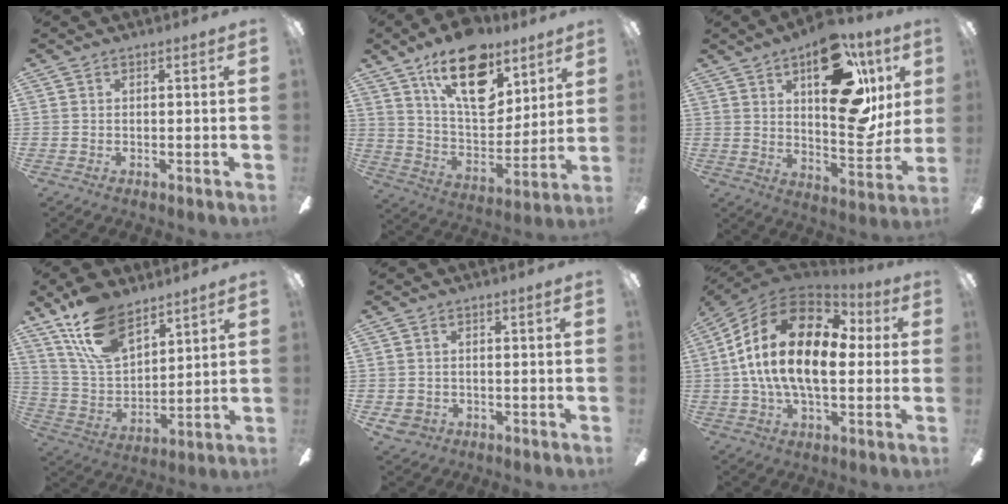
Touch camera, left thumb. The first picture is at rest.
{"total": 21.7, "force": [13.1, 11.2, 13.1], "torque": [-0.208, -0.065, 0.230]}
{"total": 23.8, "force": [11.4, 11.4, 17.5], "torque": [-0.221, -0.055, 0.182]}
{"total": 16.4, "force": [11.0, 8.1, 9.2], "torque": [-0.182, -0.042, 0.205]}
{"total": 3.1, "force": [-1.2, 2.7, 1.0], "torque": [-0.033, 0.004, -0.026]}
{"total": 21.7, "force": [2.9, 11.7, 18.0], "torque": [-0.368, 0.000, 0.042]}